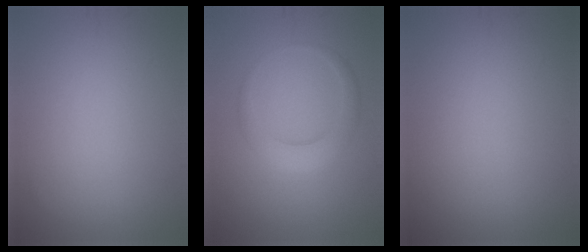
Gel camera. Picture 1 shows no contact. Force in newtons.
{"total": 2.8, "press": 2.8, "slide": 0.1}
{"total": 0.0}